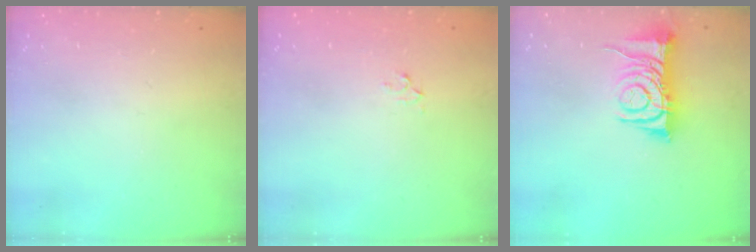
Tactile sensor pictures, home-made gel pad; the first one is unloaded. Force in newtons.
{"total": 2.3, "press": 2.3, "slide": 0.2}
{"total": 8.2, "press": 8.2, "slide": 0.7}